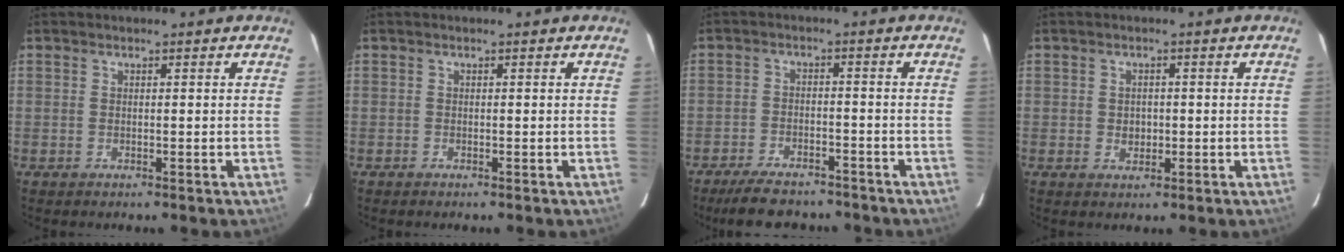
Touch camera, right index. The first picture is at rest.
{"total": 0.0}
{"total": 10.4, "force": [-8.6, 3.9, 4.5], "torque": [-0.103, -0.002, -0.130]}
{"total": 2.6, "force": [-0.4, 2.2, 1.2], "torque": [-0.021, 0.003, -0.005]}